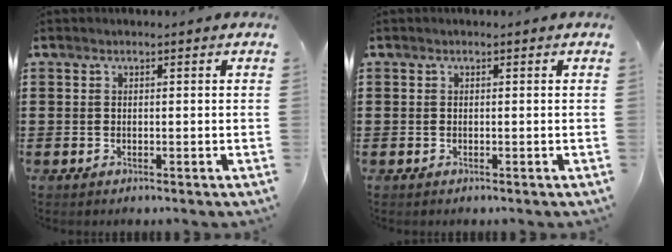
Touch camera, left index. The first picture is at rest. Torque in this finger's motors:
{"motor_torque": [0.01, -0.01, 0.00, 0.00]}